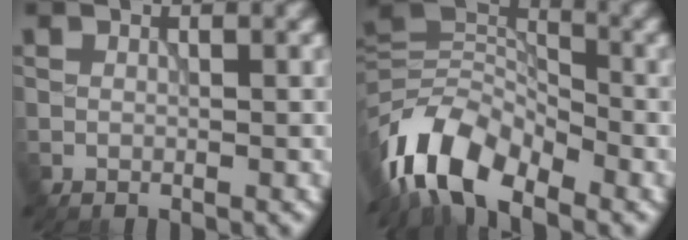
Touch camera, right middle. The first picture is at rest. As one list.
[{"total": 8.5, "force": [-5.3, 4.1, 5.2], "torque": [-0.089, 0.005, -0.115]}]